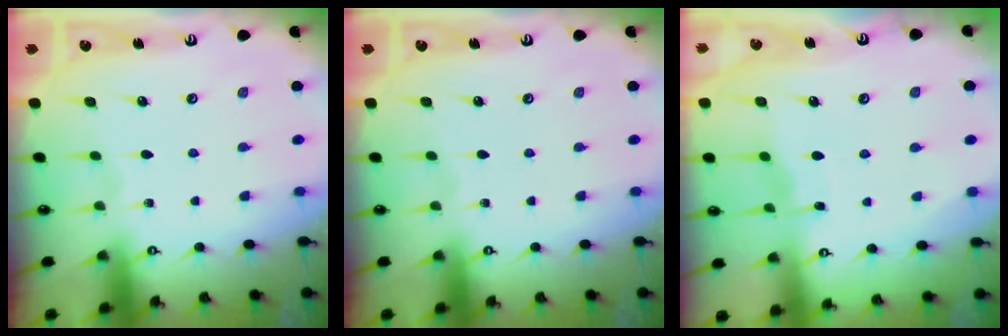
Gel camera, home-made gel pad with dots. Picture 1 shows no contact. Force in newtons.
{"total": 0.0}
{"total": 4.6, "press": 4.5, "slide": 0.6}